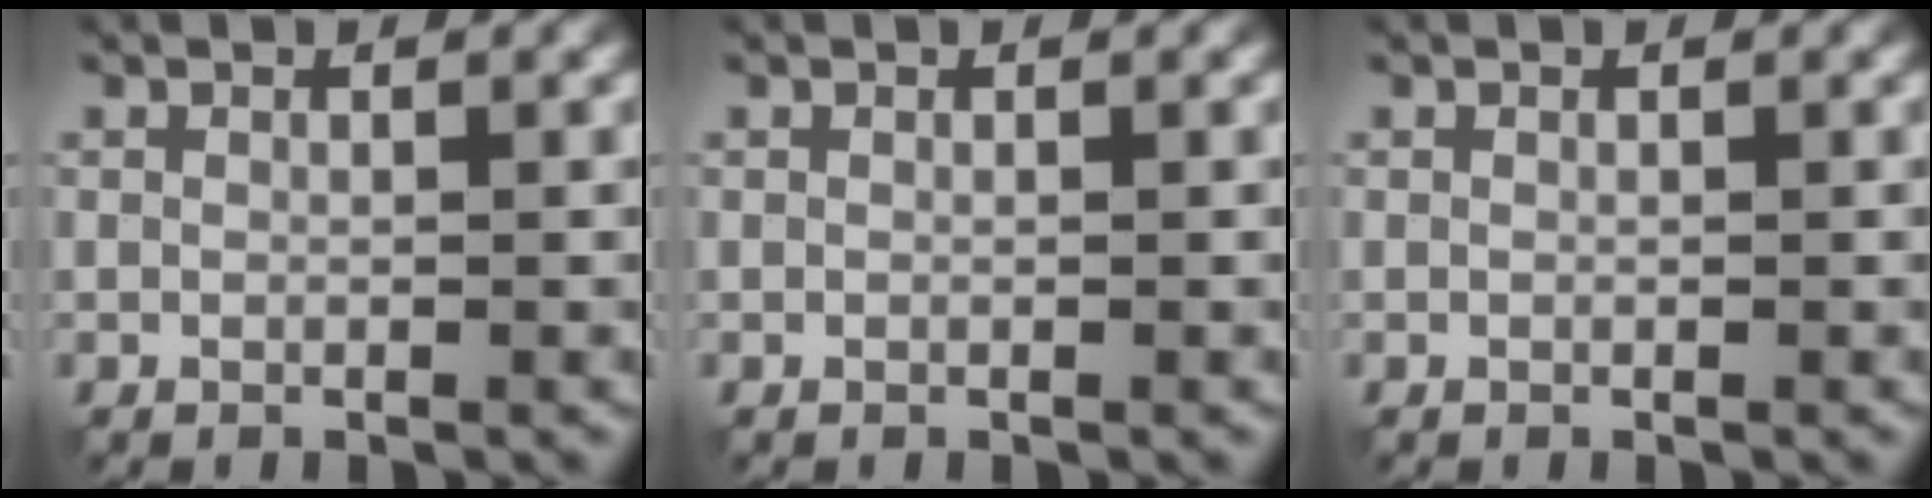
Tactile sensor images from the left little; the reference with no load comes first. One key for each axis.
{"total": 0.0}
{"total": 0.0}